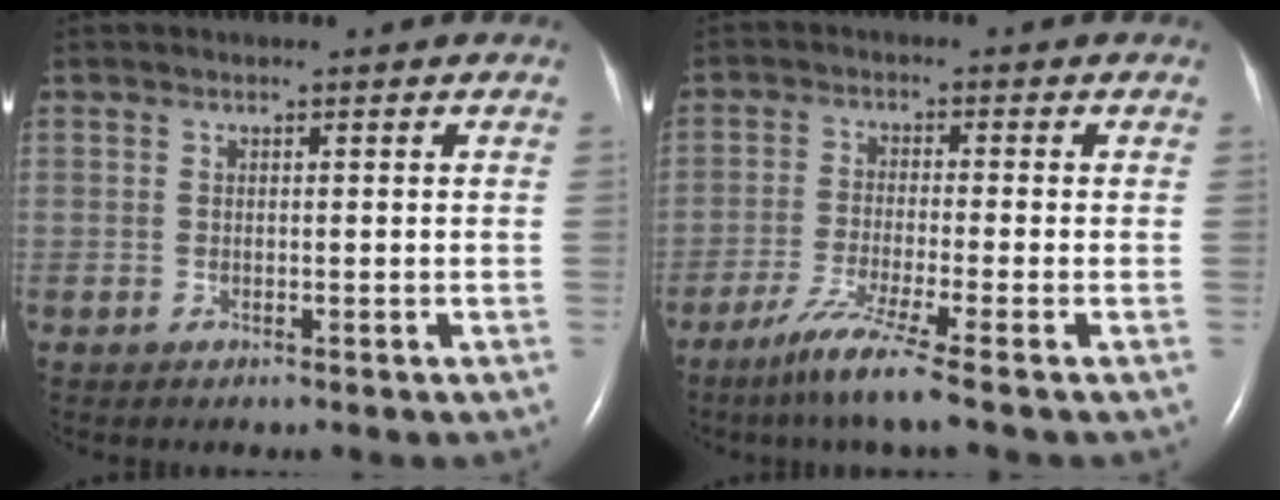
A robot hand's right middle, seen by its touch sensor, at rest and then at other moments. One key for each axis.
{"total": 6.9, "fx": -4.8, "fy": -1.4, "fz": 4.8, "tx": -0.094, "ty": -0.026, "tz": -0.095}